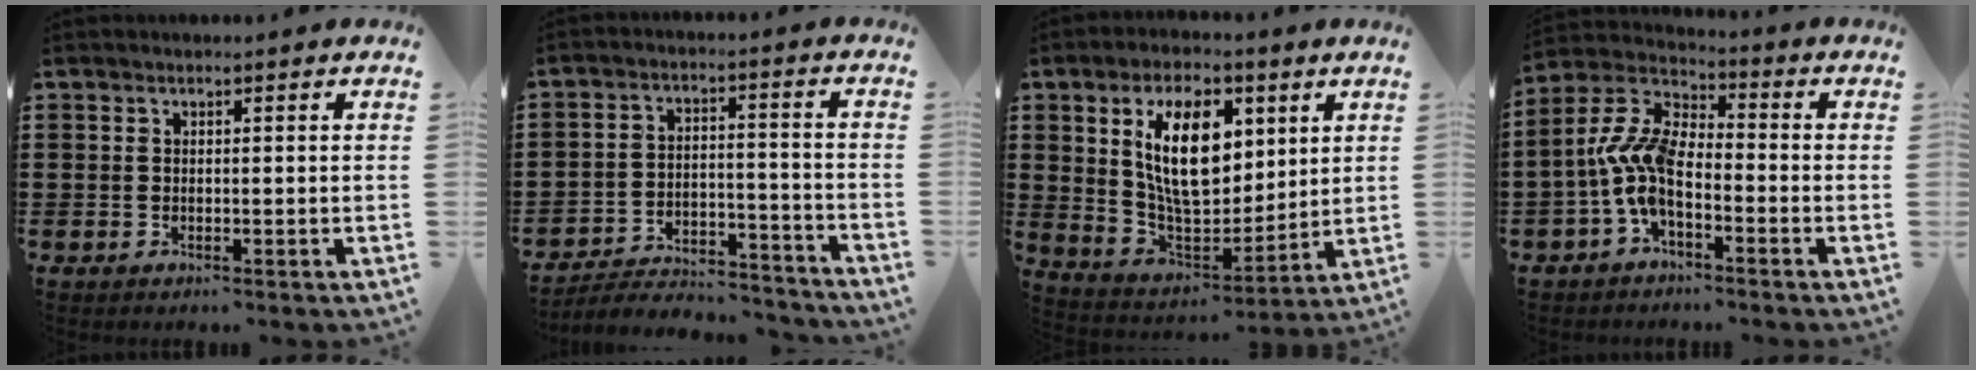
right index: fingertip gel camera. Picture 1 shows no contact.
{"total": 4.8, "force": [-4.6, 0.9, 1.1], "torque": [-0.021, 0.008, -0.093]}
{"total": 13.1, "force": [4.3, 7.0, 10.2], "torque": [-0.200, 0.009, 0.074]}
{"total": 8.5, "force": [-2.7, 3.6, 7.2], "torque": [-0.188, -0.017, -0.059]}